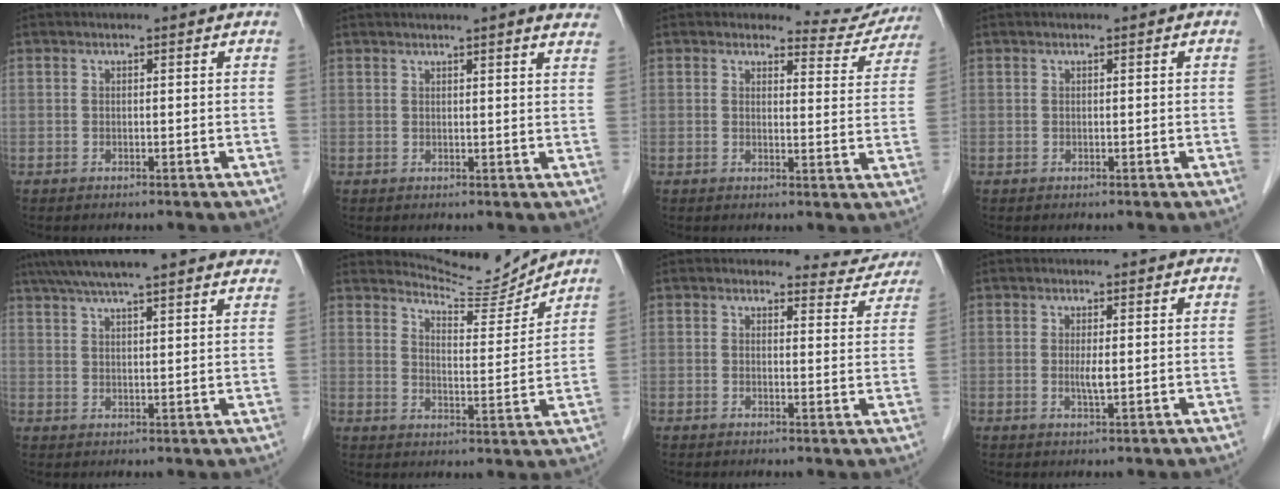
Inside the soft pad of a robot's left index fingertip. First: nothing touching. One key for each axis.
{"total": 9.0, "fx": 7.7, "fy": 0.7, "fz": 4.7, "tx": -0.052, "ty": 0.011, "tz": 0.073}
{"total": 6.4, "fx": 6.1, "fy": 1.7, "fz": -0.7, "tx": 0.019, "ty": -0.027, "tz": 0.056}
{"total": 0.0}
{"total": 19.8, "fx": 16.7, "fy": 2.8, "fz": 10.3, "tx": -0.164, "ty": 0.053, "tz": 0.223}
{"total": 7.9, "fx": 7.9, "fy": -0.2, "fz": -0.7, "tx": -0.005, "ty": -0.020, "tz": 0.122}
{"total": 4.9, "fx": 4.6, "fy": 1.6, "fz": -0.7, "tx": 0.016, "ty": -0.019, "tz": 0.034}
{"total": 1.8, "fx": 0.0, "fy": 0.1, "fz": 1.8, "tx": -0.038, "ty": -0.003, "tz": 0.003}